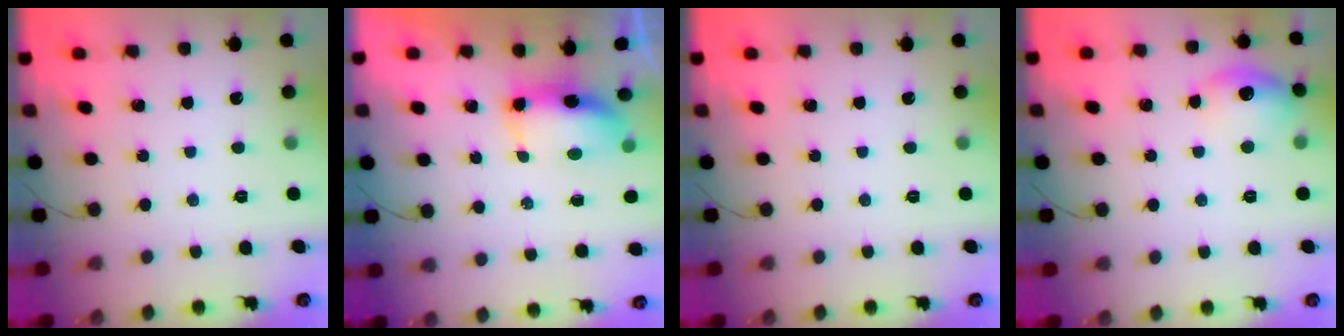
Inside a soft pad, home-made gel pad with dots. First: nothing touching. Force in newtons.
{"total": 7.3, "press": 7.3, "slide": 0.6}
{"total": 0.0}
{"total": 10.2, "press": 10.2, "slide": 1.1}